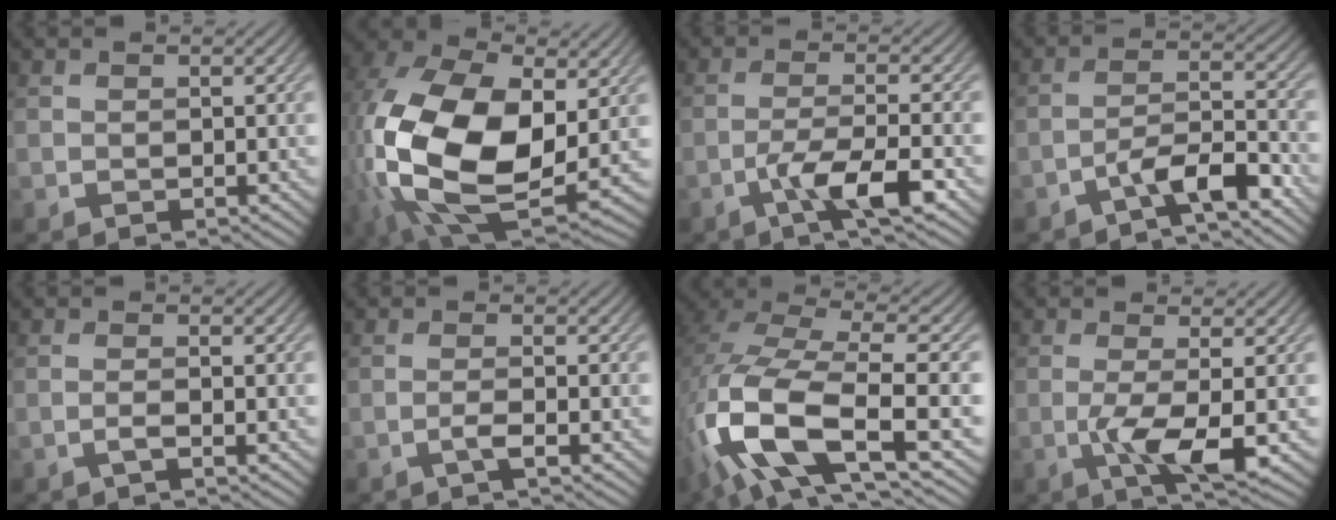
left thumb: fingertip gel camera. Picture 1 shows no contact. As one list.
[{"total": 19.8, "force": [0.0, 12.5, 15.4], "torque": [-0.350, -0.045, 0.029]}, {"total": 6.5, "force": [-3.5, 1.1, 5.3], "torque": [-0.095, 0.010, -0.070]}, {"total": 6.6, "force": [-4.5, 1.4, 4.6], "torque": [-0.082, 0.012, -0.085]}, {"total": 1.1, "force": [-0.5, 0.0, 1.0], "torque": [-0.022, 0.008, -0.018]}, {"total": 1.7, "force": [-0.8, 0.1, 1.5], "torque": [-0.031, 0.010, -0.026]}, {"total": 15.1, "force": [-4.5, 6.4, 12.9], "torque": [-0.300, -0.012, -0.079]}, {"total": 5.2, "force": [-1.0, 1.0, 5.0], "torque": [-0.099, -0.001, -0.021]}]